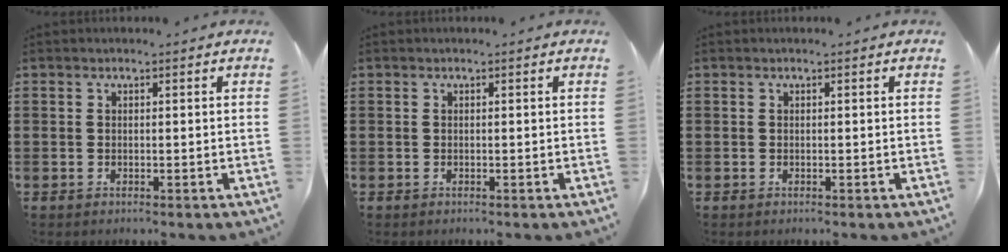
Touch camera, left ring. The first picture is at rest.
{"total": 0.0}
{"total": 0.0}